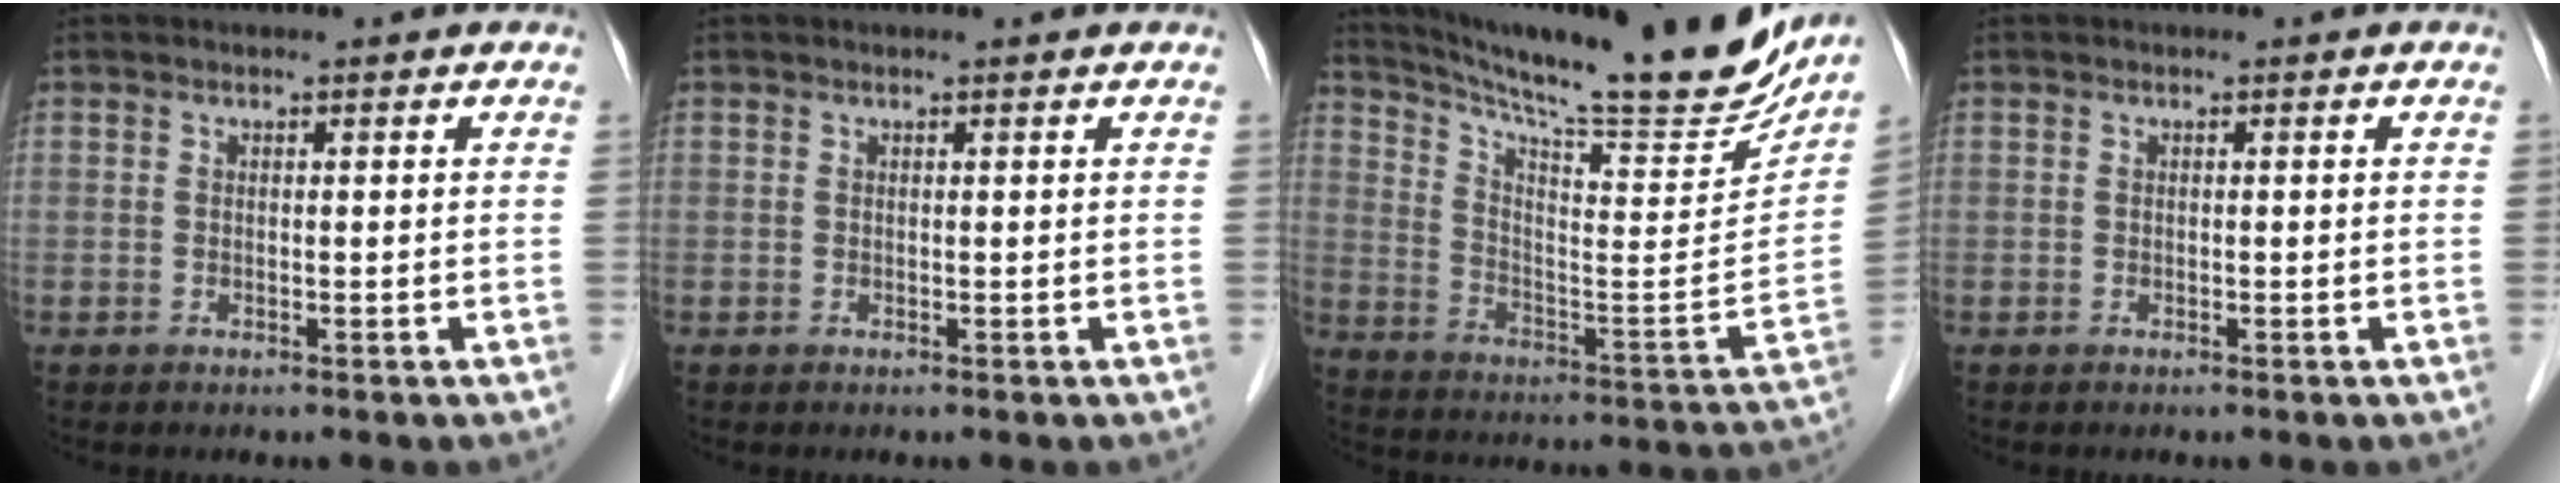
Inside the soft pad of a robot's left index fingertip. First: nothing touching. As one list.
[{"total": 0.7, "force": [0.7, -0.1, 0.2], "torque": [-0.010, 0.000, 0.010]}, {"total": 23.2, "force": [21.1, 0.8, 9.5], "torque": [-0.161, -0.077, 0.305]}, {"total": 0.0}]